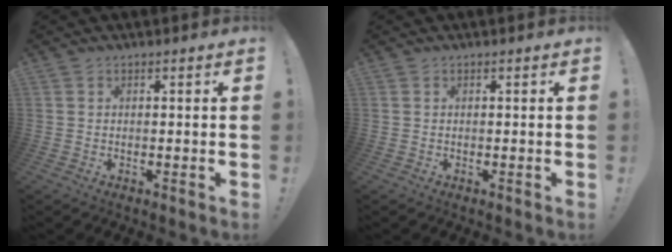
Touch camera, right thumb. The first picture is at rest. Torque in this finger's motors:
{"motor_torque": [-0.03, 0.03, -0.13, 0.12, 0.00]}